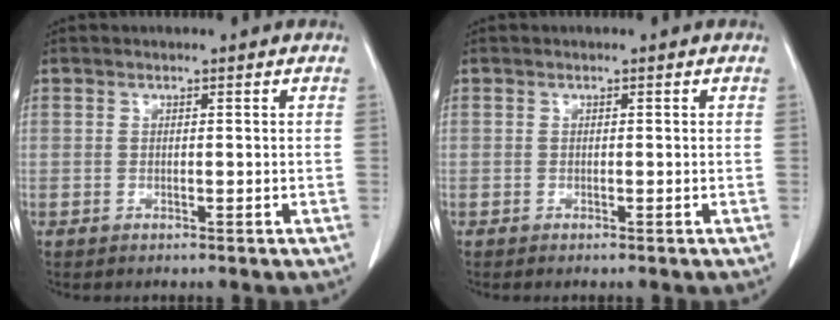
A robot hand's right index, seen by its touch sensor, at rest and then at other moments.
{"total": 0.0}